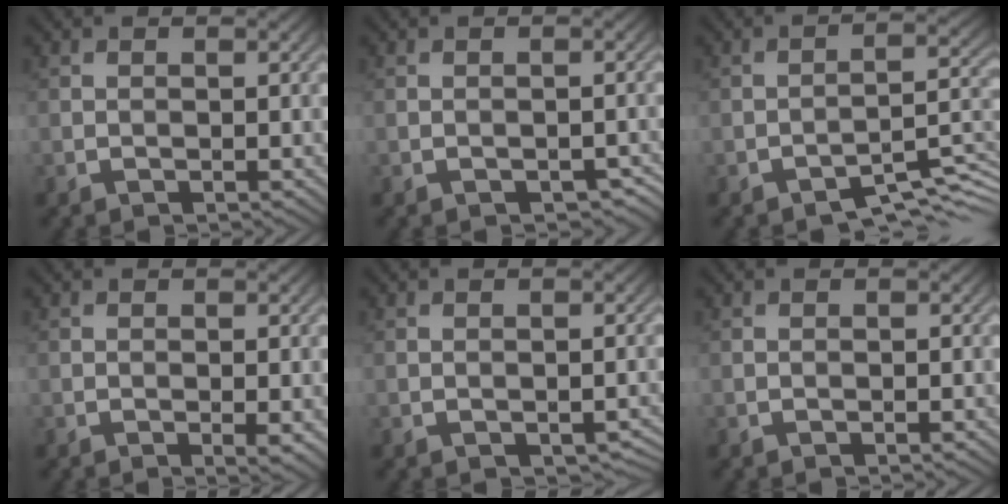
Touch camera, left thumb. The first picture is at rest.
{"total": 2.1, "force": [-1.3, 1.1, 1.2], "torque": [-0.017, -0.004, -0.010]}
{"total": 5.5, "force": [-3.9, 1.4, 3.5], "torque": [-0.045, 0.008, -0.061]}
{"total": 1.4, "force": [-0.3, 0.2, 1.3], "torque": [-0.022, -0.006, -0.007]}
{"total": 1.6, "force": [-0.7, 0.9, 1.1], "torque": [-0.015, -0.006, -0.005]}
{"total": 0.0}